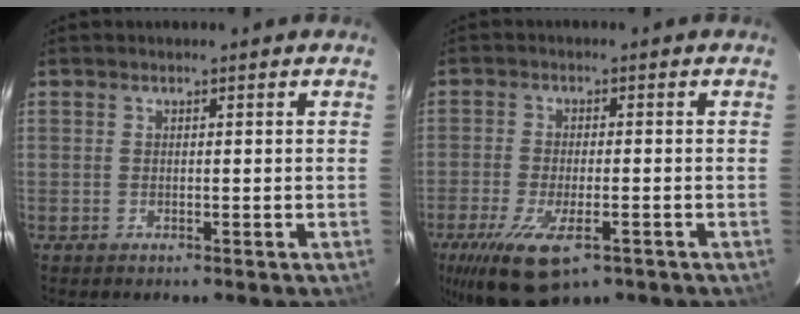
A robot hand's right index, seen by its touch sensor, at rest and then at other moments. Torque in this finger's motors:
{"motor_torque": [1.33, -0.81, 0.63, 0.13]}